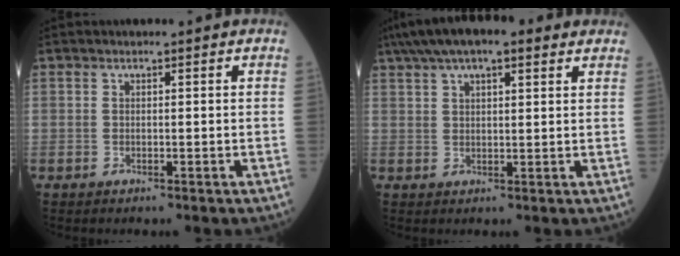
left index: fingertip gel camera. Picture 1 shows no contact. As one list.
[{"total": 11.5, "force": [8.0, 3.3, 7.6], "torque": [-0.135, 0.052, 0.129]}]